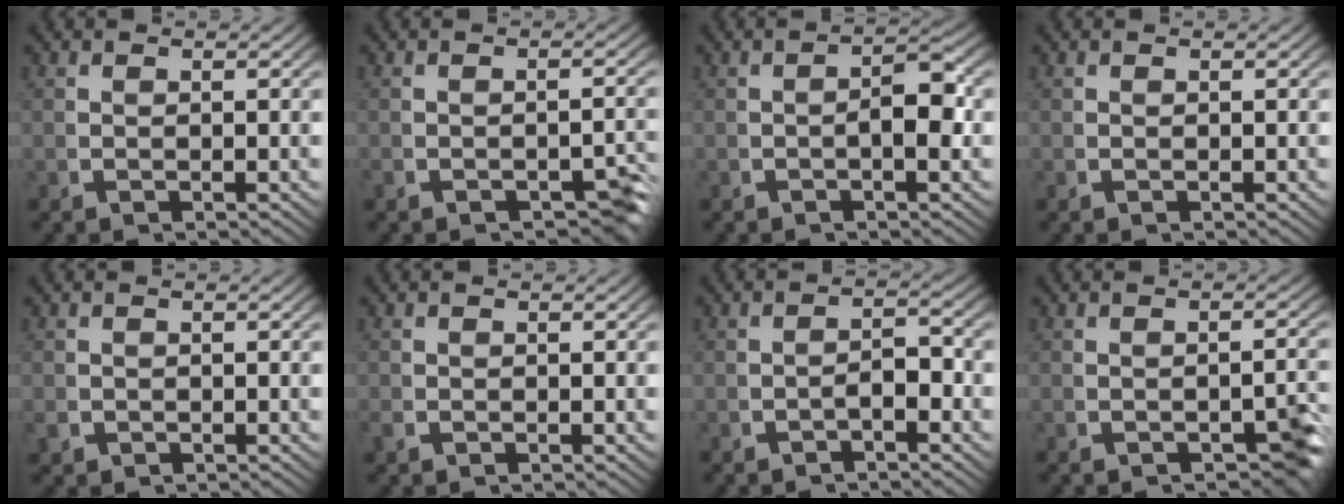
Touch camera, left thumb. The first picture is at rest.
{"total": 2.5, "force": [-1.9, 1.0, 1.2], "torque": [-0.006, -0.004, -0.027]}
{"total": 3.4, "force": [-0.3, 1.2, 3.2], "torque": [-0.047, 0.004, -0.007]}
{"total": 0.0}
{"total": 1.0, "force": [-0.3, 0.9, 0.2], "torque": [-0.012, -0.010, -0.001]}
{"total": 0.6, "force": [-0.3, 0.5, 0.2], "torque": [-0.010, -0.007, -0.003]}
{"total": 2.3, "force": [-1.3, 1.0, 1.6], "torque": [-0.030, -0.009, -0.017]}
{"total": 2.5, "force": [-1.7, 0.8, 1.6], "torque": [-0.013, 0.000, -0.024]}